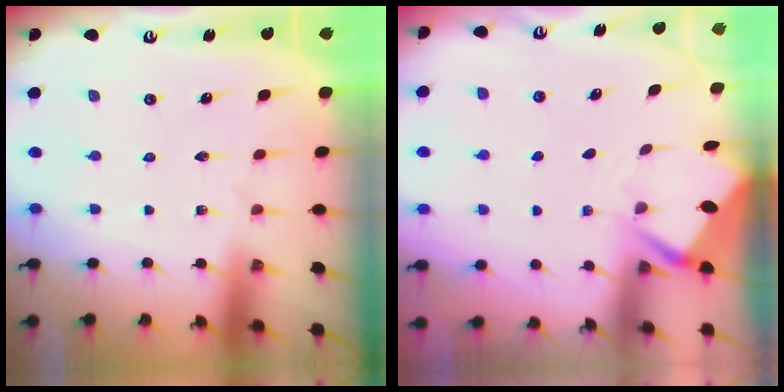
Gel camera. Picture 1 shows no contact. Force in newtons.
{"total": 3.8, "press": 3.8, "slide": 0.1}